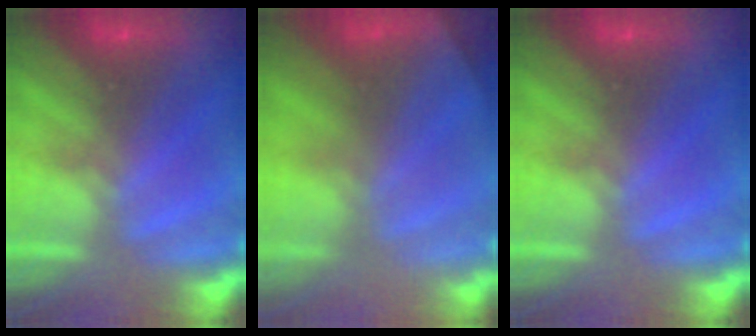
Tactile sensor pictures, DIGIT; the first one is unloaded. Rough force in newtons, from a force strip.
{"total": 8.1}
{"total": 0.0}